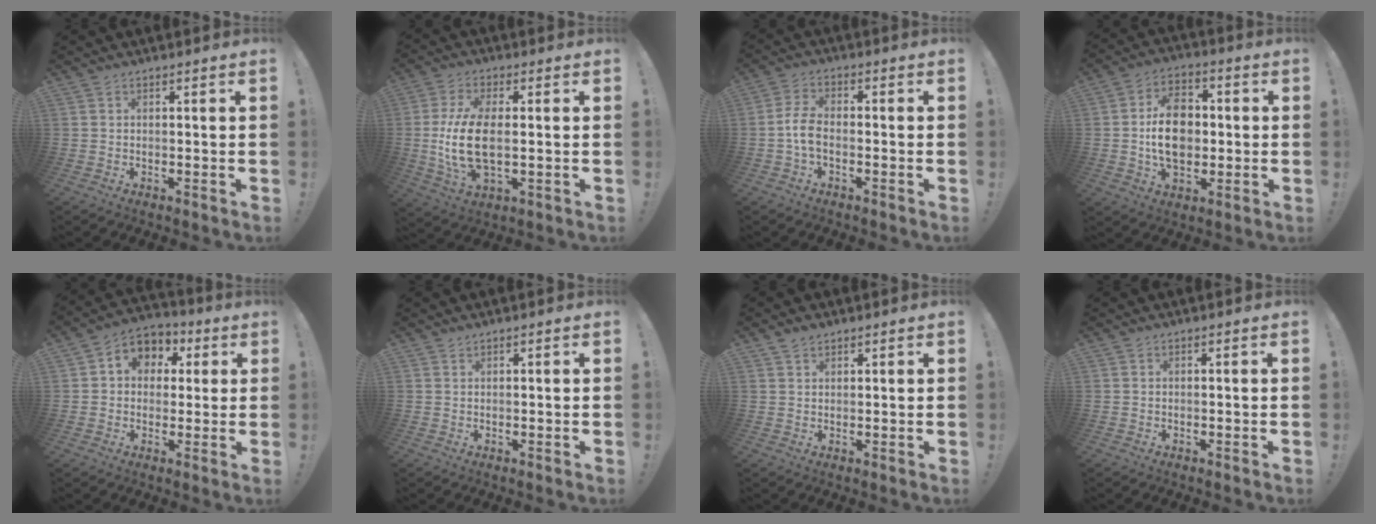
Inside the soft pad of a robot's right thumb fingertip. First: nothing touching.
{"total": 14.4, "force": [-0.4, 7.2, 12.5], "torque": [-0.242, -0.011, -0.006]}
{"total": 6.4, "force": [-1.8, 3.1, 5.3], "torque": [-0.113, 0.003, -0.032]}
{"total": 15.0, "force": [-0.3, 10.5, 10.7], "torque": [-0.167, 0.011, -0.007]}
{"total": 7.6, "force": [1.0, 6.8, 3.1], "torque": [-0.040, -0.002, 0.026]}
{"total": 0.6, "force": [0.6, 0.1, 0.3], "torque": [0.000, -0.002, 0.010]}
{"total": 2.2, "force": [1.8, 1.1, 0.6], "torque": [-0.008, -0.009, 0.034]}
{"total": 0.0}